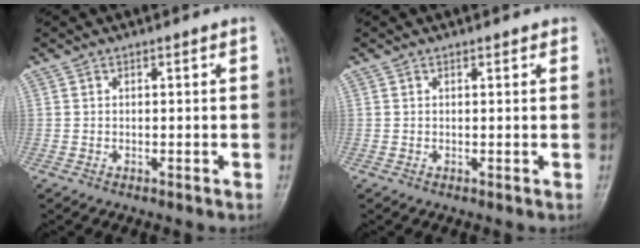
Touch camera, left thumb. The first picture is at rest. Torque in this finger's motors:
{"motor_torque": [-0.15, -0.01, -0.28, 0.07, 0.03]}